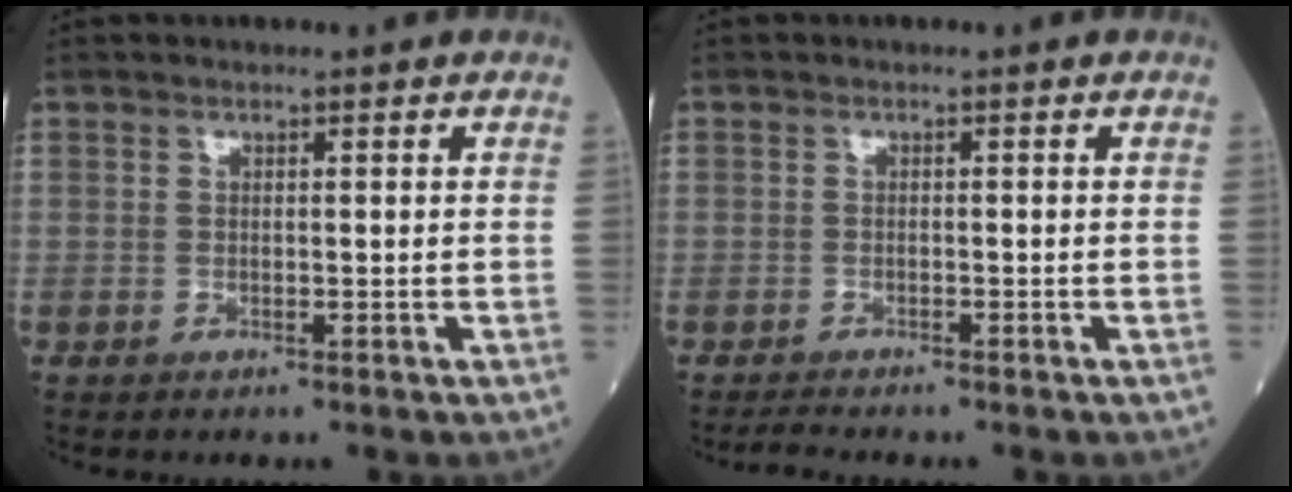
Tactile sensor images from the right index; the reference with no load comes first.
{"total": 1.2, "force": [-1.2, 0.0, 0.0], "torque": [-0.008, -0.008, -0.023]}